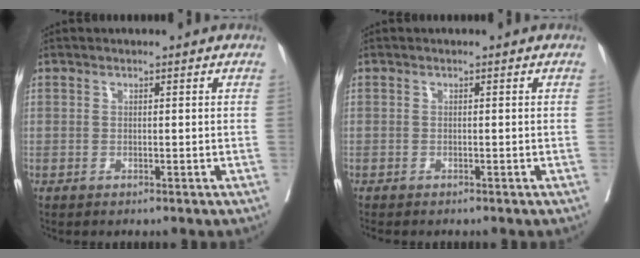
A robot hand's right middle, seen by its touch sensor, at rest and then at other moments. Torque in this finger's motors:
{"motor_torque": [0.95, -1.18, 0.10, 0.09]}